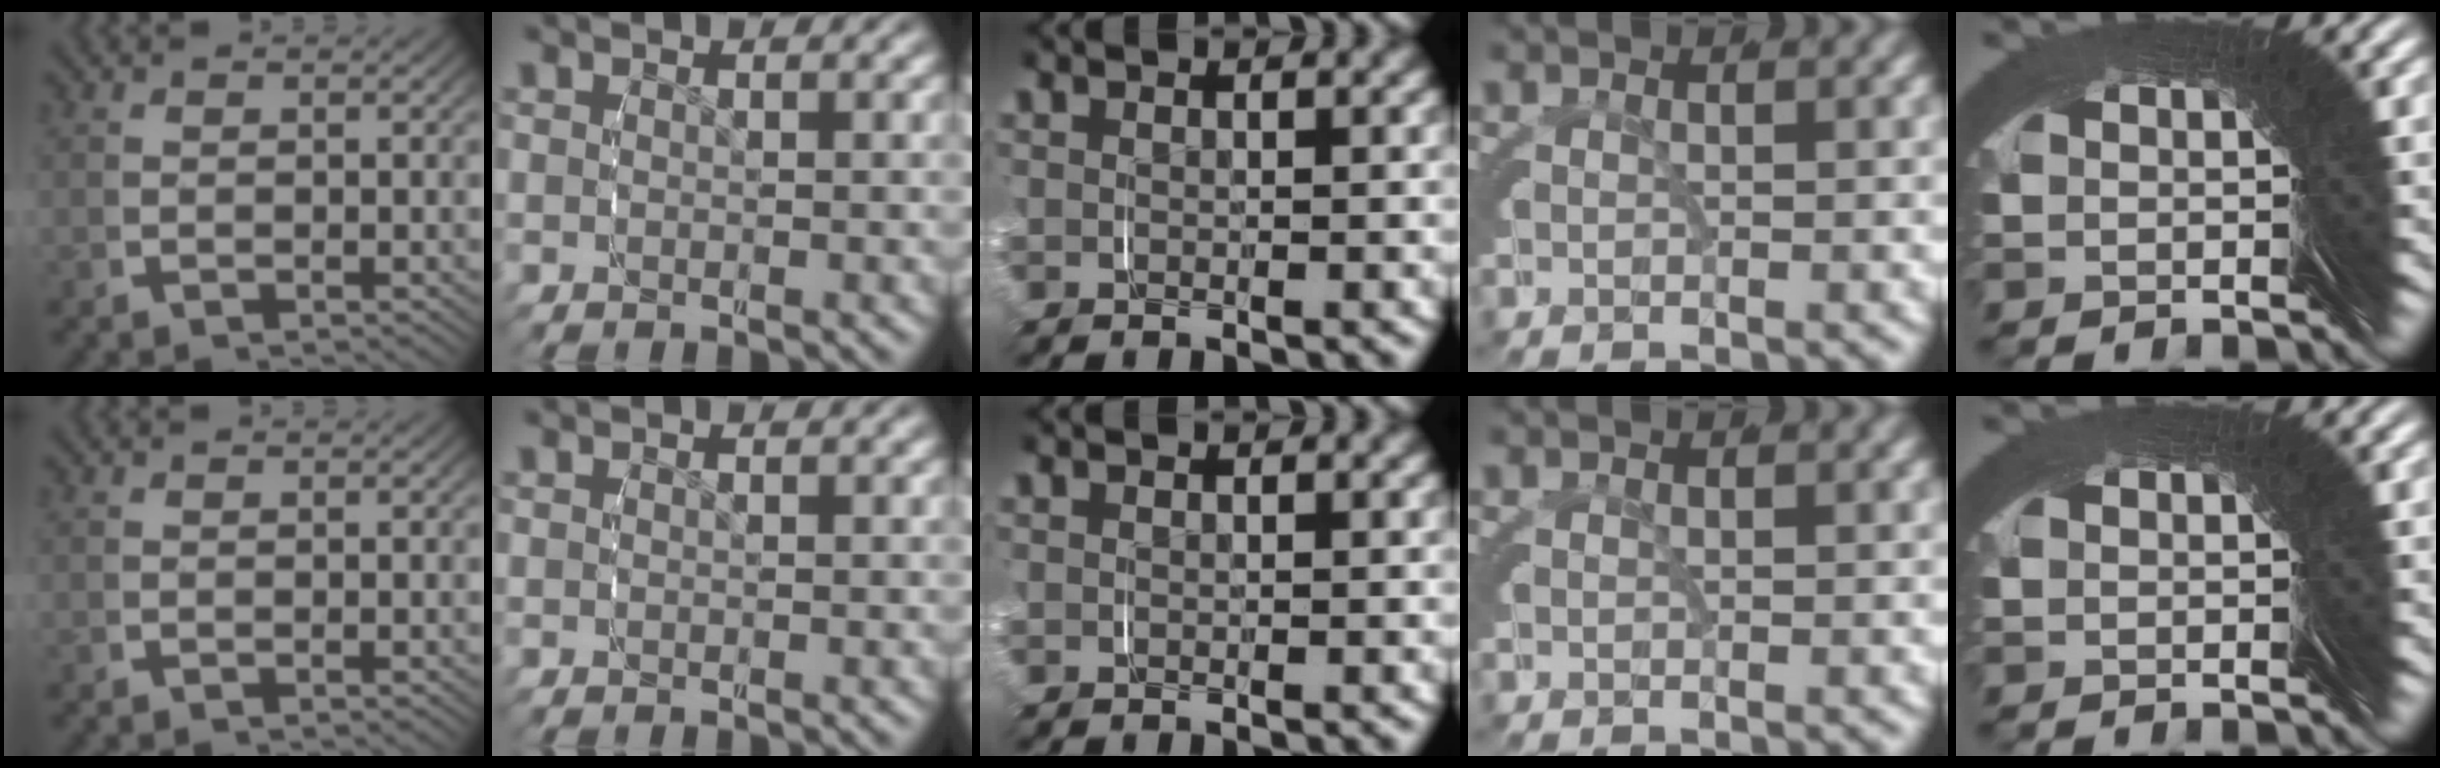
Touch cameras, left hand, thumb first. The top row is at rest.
{}